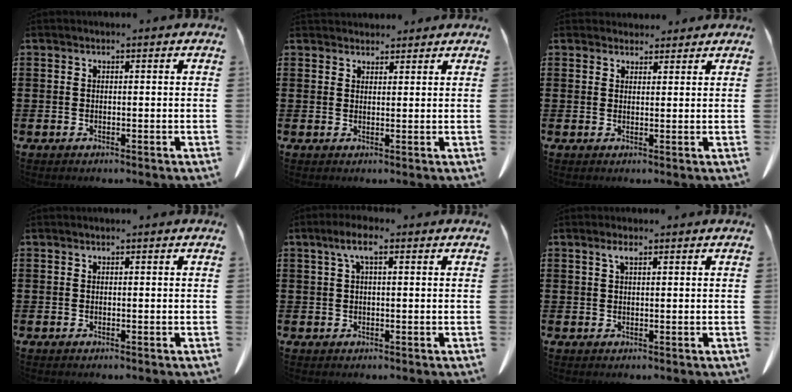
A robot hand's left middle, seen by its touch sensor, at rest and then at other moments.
{"total": 2.5, "force": [2.5, 0.6, 0.0], "torque": [-0.007, -0.004, 0.048]}
{"total": 2.4, "force": [2.2, 0.8, 0.2], "torque": [-0.010, -0.001, 0.044]}
{"total": 0.0}
{"total": 4.0, "force": [1.4, 1.0, 3.6], "torque": [-0.073, 0.008, 0.022]}
{"total": 1.6, "force": [0.9, 0.4, 1.3], "torque": [-0.028, 0.002, 0.015]}